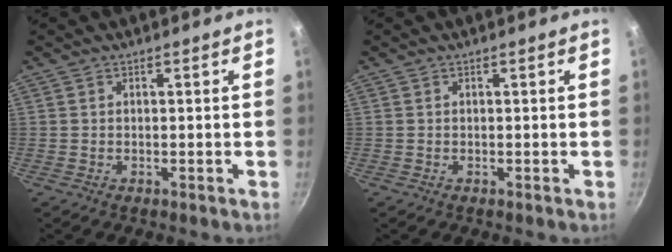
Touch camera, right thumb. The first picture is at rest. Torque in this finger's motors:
{"motor_torque": [0.00, 0.00, 0.00, 0.00, 0.01]}